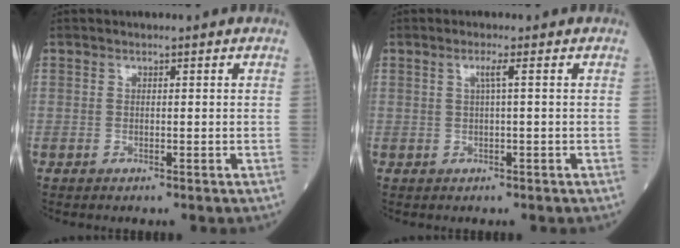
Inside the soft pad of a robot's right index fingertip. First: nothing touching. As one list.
[{"total": 1.4, "force": [0.3, -0.4, 1.3], "torque": [-0.028, 0.001, 0.006]}]